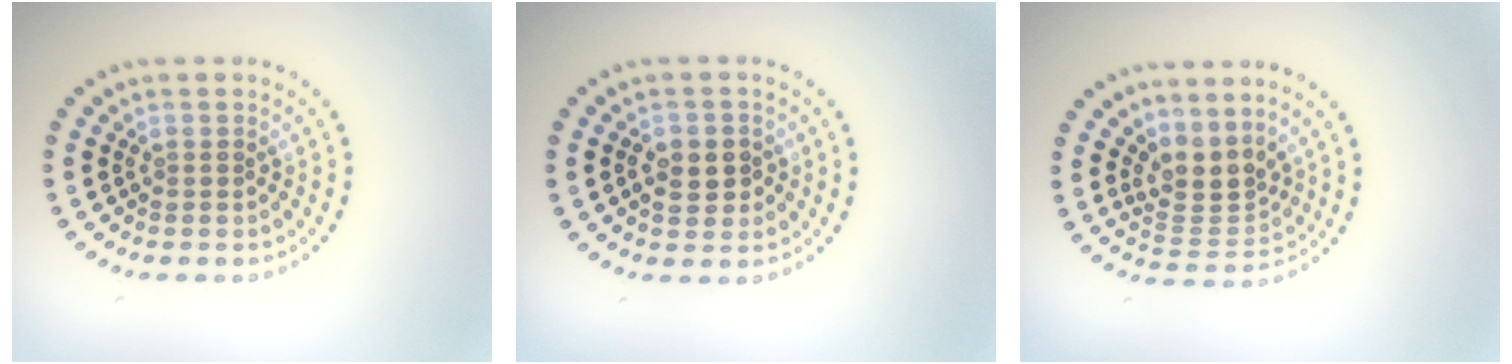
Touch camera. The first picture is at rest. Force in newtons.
{"total": 2.8, "press": 2.7, "slide": 0.5}
{"total": 3.2, "press": 2.3, "slide": 2.2}